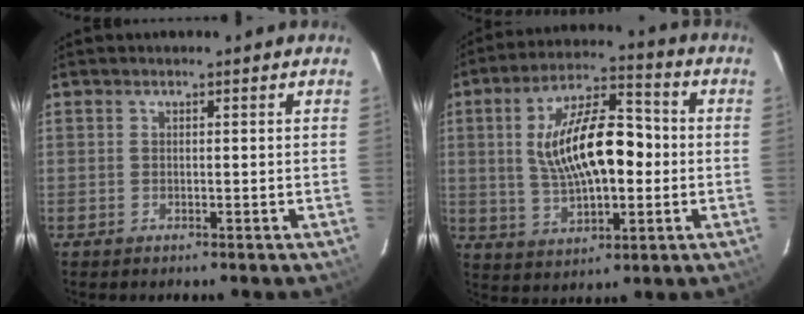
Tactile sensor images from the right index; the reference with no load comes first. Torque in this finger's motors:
{"motor_torque": [0.81, -0.07, 0.66, 0.21]}